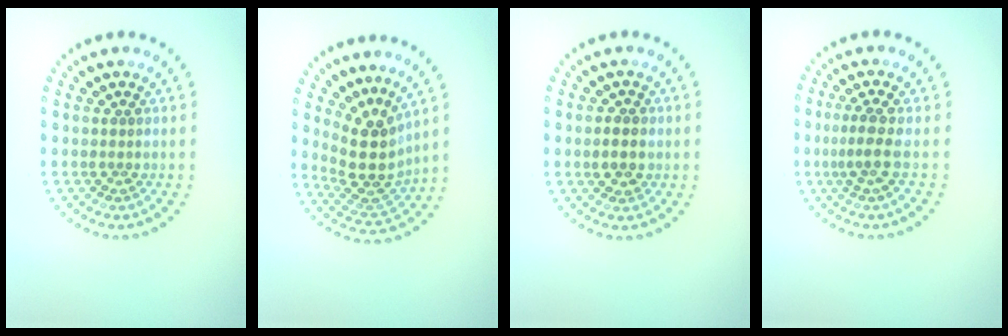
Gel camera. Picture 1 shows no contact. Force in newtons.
{"total": 4.6, "press": 3.5, "slide": 3.0}
{"total": 1.6, "press": 1.6, "slide": 0.2}
{"total": 2.2, "press": 1.5, "slide": 1.6}